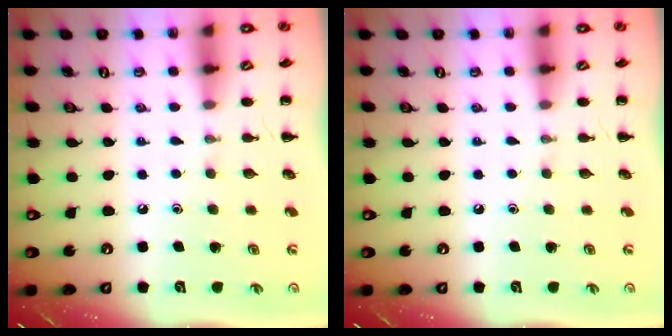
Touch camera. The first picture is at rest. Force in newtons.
{"total": 0.0}